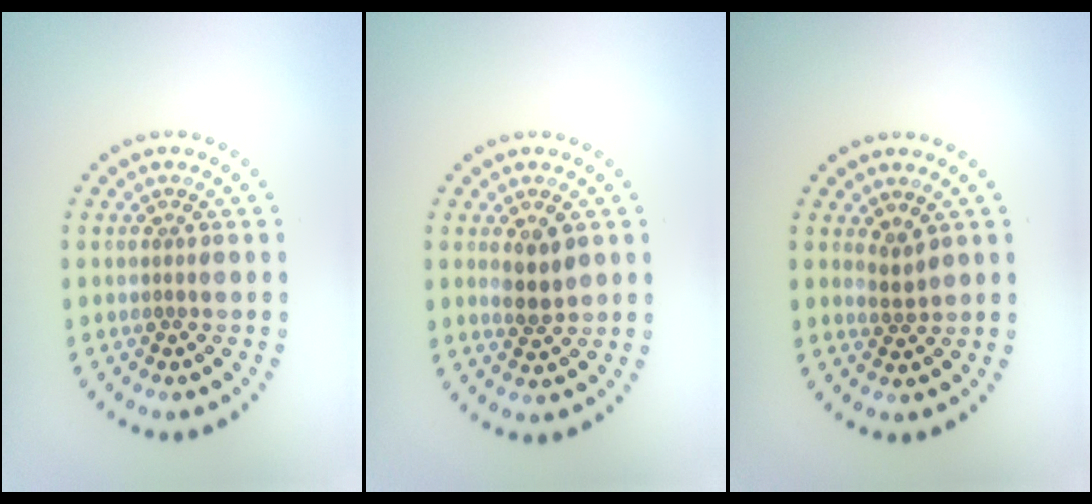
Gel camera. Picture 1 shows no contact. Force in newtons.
{"total": 2.0, "press": 1.9, "slide": 0.7}
{"total": 1.3, "press": 1.1, "slide": 0.8}